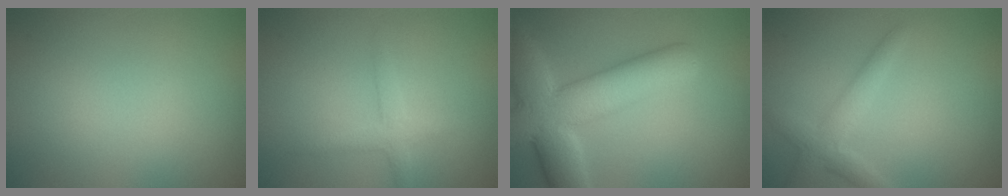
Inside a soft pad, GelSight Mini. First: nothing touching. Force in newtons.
{"total": 1.9, "press": 1.9, "slide": 0.1}
{"total": 9.6, "press": 9.6, "slide": 0.7}
{"total": 2.8, "press": 2.8, "slide": 0.1}